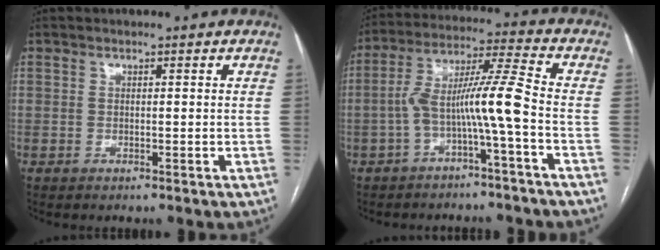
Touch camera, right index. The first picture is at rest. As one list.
[{"total": 8.9, "force": [-2.7, -0.6, 8.5], "torque": [-0.156, 0.032, -0.047]}]